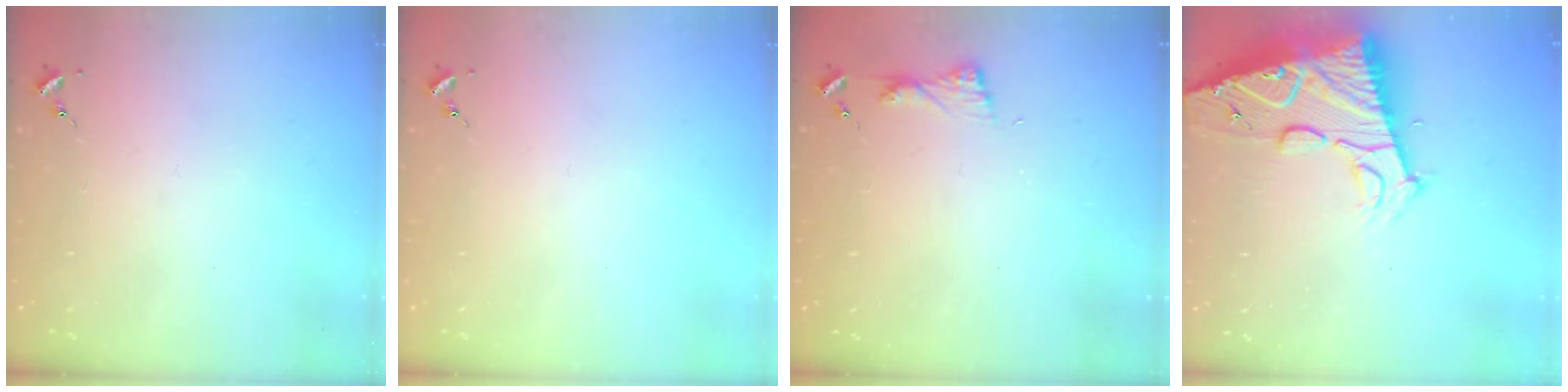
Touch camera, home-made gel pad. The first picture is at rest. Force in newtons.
{"total": 0.0}
{"total": 5.0, "press": 4.9, "slide": 0.6}
{"total": 18.3, "press": 18.2, "slide": 1.7}